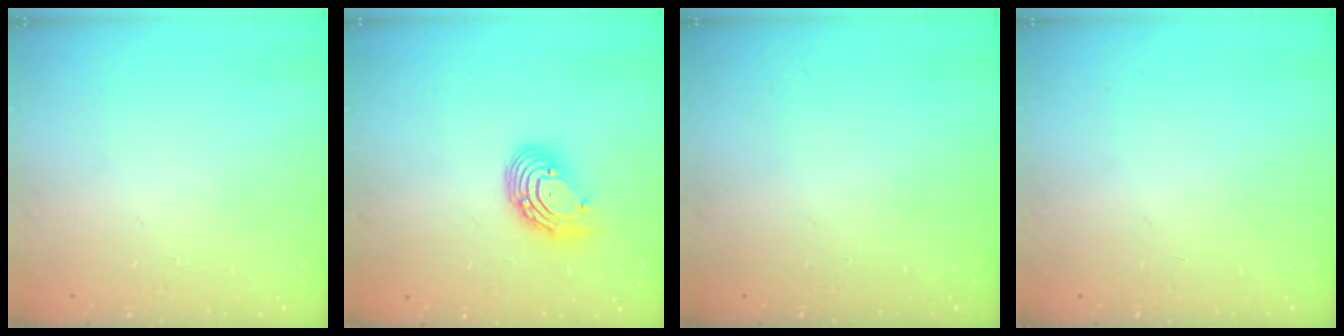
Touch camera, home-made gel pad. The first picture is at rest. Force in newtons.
{"total": 9.4, "press": 9.3, "slide": 1.1}
{"total": 0.0}
{"total": 0.0}